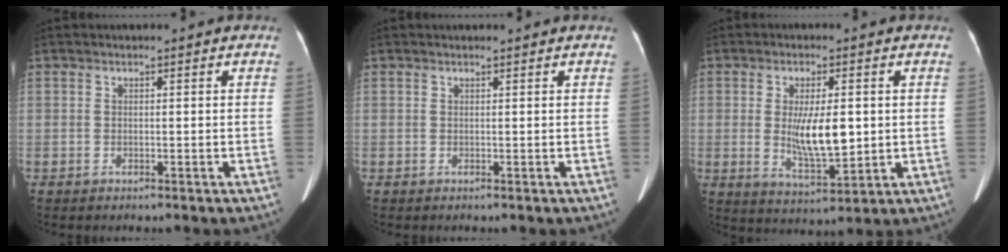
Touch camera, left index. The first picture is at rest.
{"total": 0.0}
{"total": 8.2, "force": [-0.7, 2.4, 7.8], "torque": [-0.146, -0.013, -0.003]}